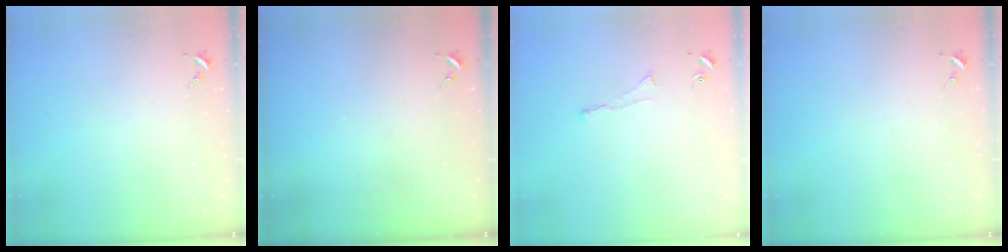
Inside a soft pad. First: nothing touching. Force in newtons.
{"total": 0.0}
{"total": 2.9, "press": 2.8, "slide": 0.7}
{"total": 0.0}